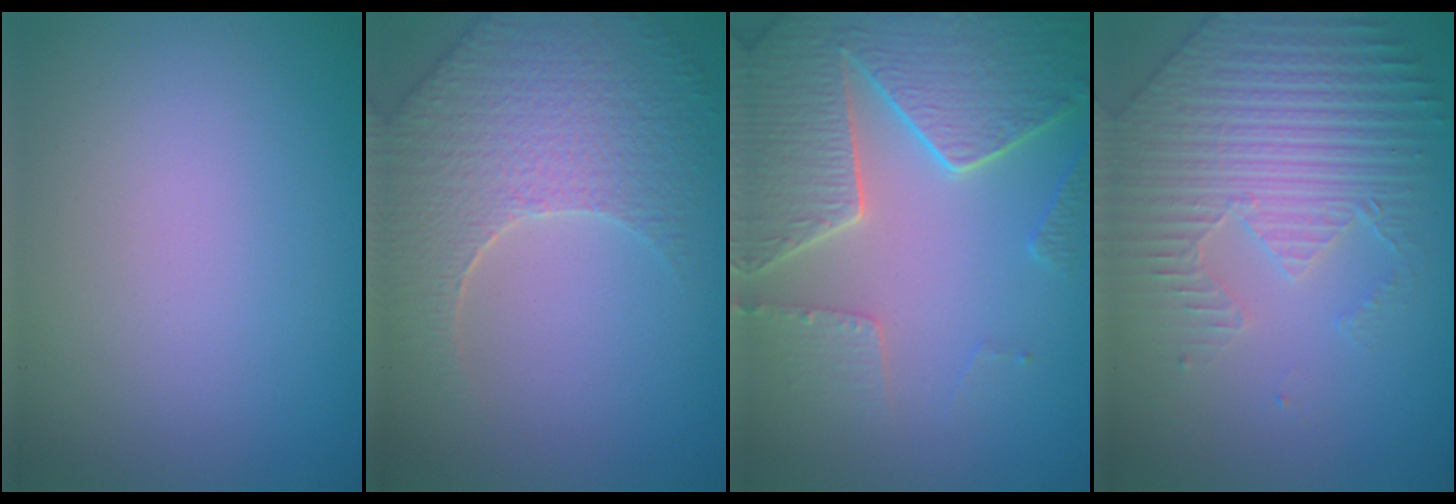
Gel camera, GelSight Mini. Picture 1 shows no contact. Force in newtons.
{"total": 5.1, "press": 4.7, "slide": 2.1}
{"total": 7.2, "press": 5.7, "slide": 4.5}
{"total": 4.3, "press": 4.2, "slide": 1.1}